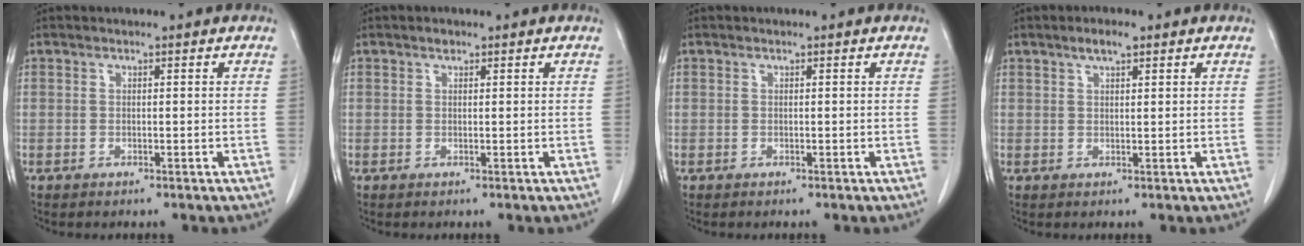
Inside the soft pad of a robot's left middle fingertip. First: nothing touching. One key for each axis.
{"total": 0.6, "fx": 0.5, "fy": 0.3, "fz": 0.3, "tx": -0.007, "ty": 0.001, "tz": 0.007}
{"total": 0.0}
{"total": 2.4, "fx": 1.6, "fy": 0.6, "fz": 1.7, "tx": -0.035, "ty": 0.005, "tz": 0.029}